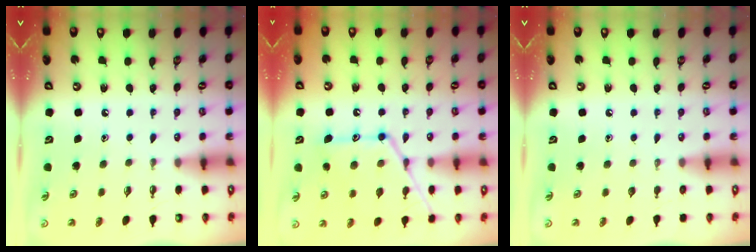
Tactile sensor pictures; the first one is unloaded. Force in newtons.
{"total": 16.4, "press": 16.3, "slide": 1.4}
{"total": 0.0}